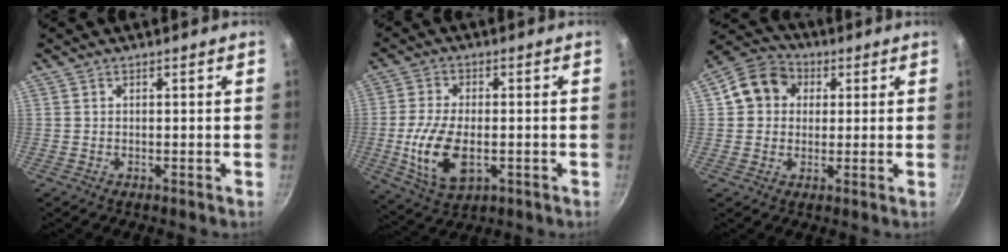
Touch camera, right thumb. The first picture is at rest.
{"total": 11.9, "force": [-2.3, 6.4, 9.7], "torque": [-0.190, -0.005, -0.034]}
{"total": 9.7, "force": [1.9, 8.4, 4.4], "torque": [-0.056, 0.014, 0.019]}